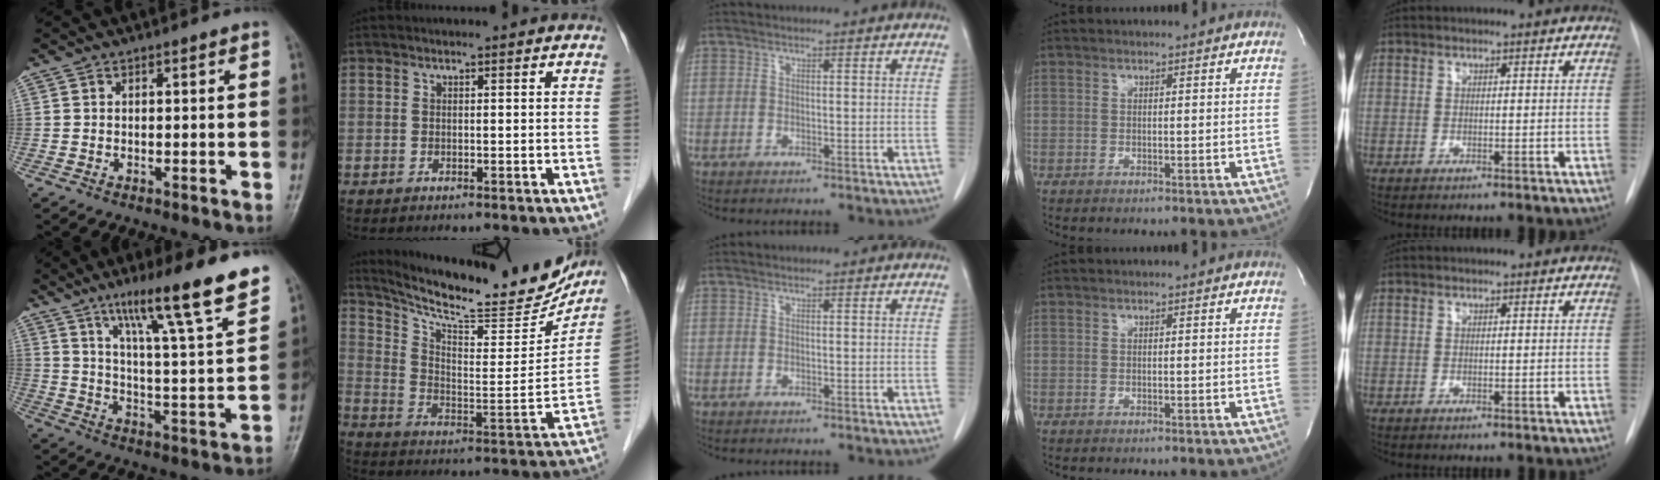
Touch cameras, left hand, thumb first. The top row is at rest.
{"thumb": {"total": 18.5, "force": [12.6, 1.3, 13.5], "torque": [-0.185, -0.062, 0.196]}, "index": {"total": 23.4, "force": [21.3, 3.4, 9.2], "torque": [-0.153, -0.052, 0.303]}}